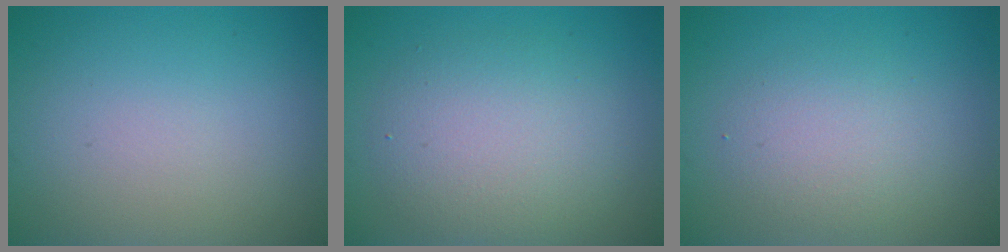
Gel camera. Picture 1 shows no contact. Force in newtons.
{"total": 4.8, "press": 4.8, "slide": 0.2}
{"total": 2.7, "press": 2.7, "slide": 0.2}